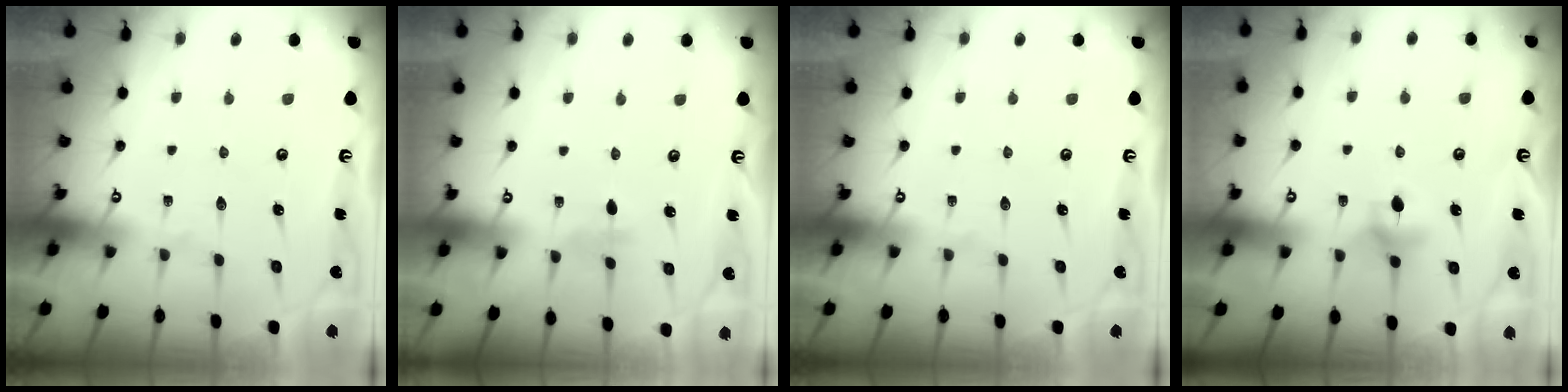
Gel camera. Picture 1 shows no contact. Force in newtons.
{"total": 2.8, "press": 2.7, "slide": 0.6}
{"total": 0.0}
{"total": 5.4, "press": 5.4, "slide": 0.5}